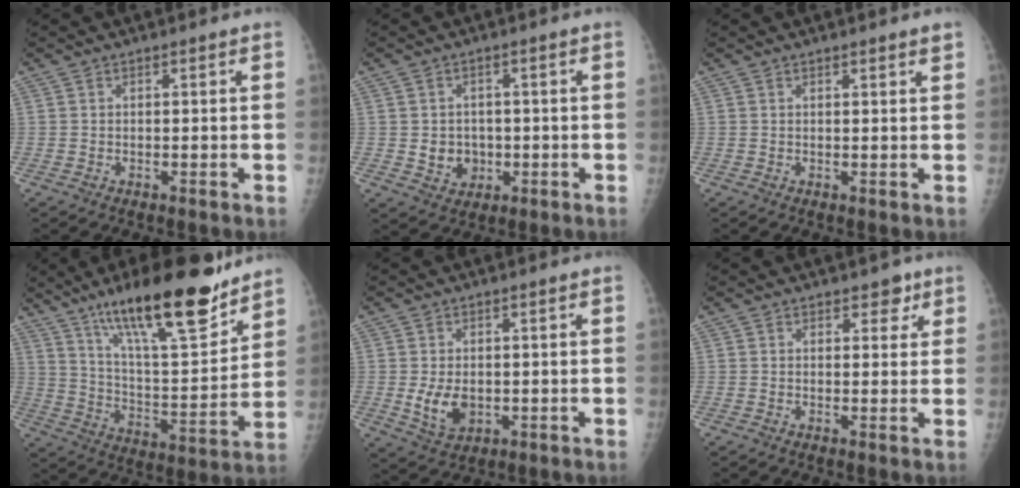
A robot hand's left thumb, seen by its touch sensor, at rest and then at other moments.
{"total": 5.1, "force": [-0.5, 4.5, 2.2], "torque": [-0.011, 0.003, 0.002]}
{"total": 1.9, "force": [1.5, 0.2, 1.1], "torque": [-0.008, -0.003, 0.019]}
{"total": 23.7, "force": [16.4, 6.0, 16.1], "torque": [-0.233, -0.077, 0.275]}
{"total": 5.7, "force": [-0.4, 4.0, 4.1], "torque": [-0.063, -0.011, 0.005]}
{"total": 3.1, "force": [2.0, 1.9, 1.5], "torque": [0.005, -0.009, 0.024]}